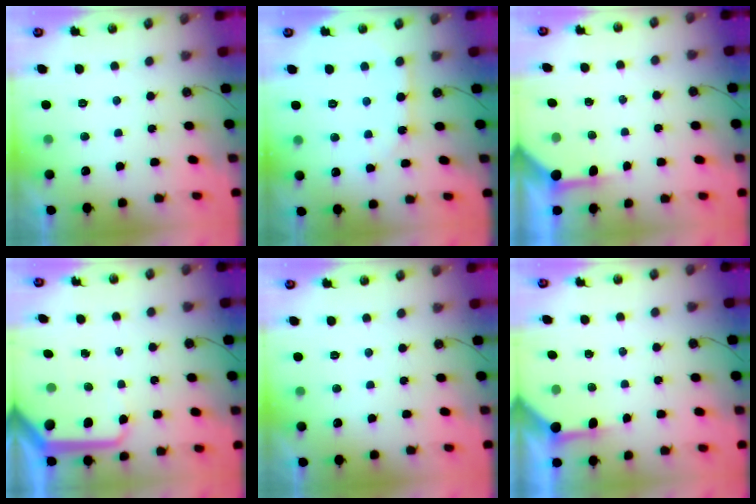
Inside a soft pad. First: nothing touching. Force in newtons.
{"total": 5.0, "press": 5.0, "slide": 0.3}
{"total": 3.9, "press": 3.9, "slide": 0.4}
{"total": 11.3, "press": 11.2, "slide": 1.1}
{"total": 0.0}
{"total": 4.0, "press": 3.9, "slide": 0.5}